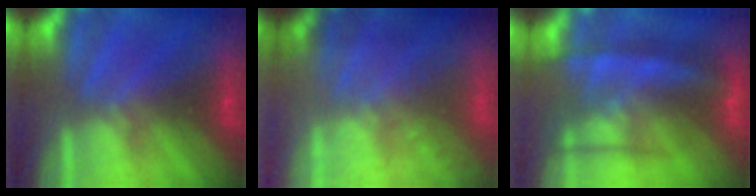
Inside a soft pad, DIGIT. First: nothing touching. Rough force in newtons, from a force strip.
{"total": 7.7}
{"total": 7.0}